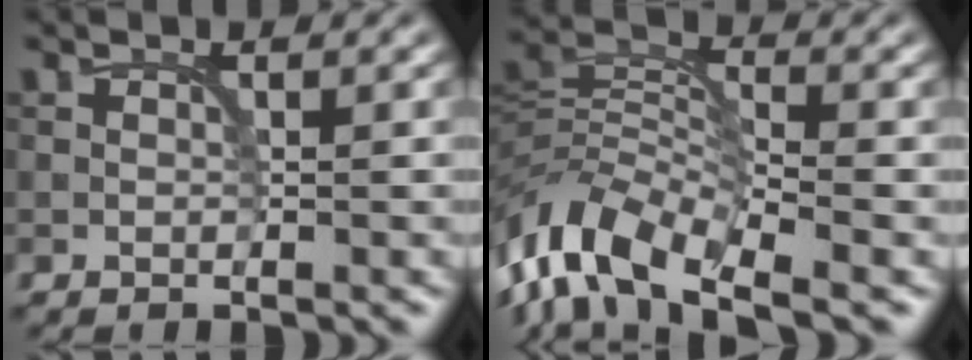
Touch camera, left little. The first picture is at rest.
{"total": 8.9, "force": [-5.1, 3.5, 6.4], "torque": [-0.113, 0.008, -0.112]}